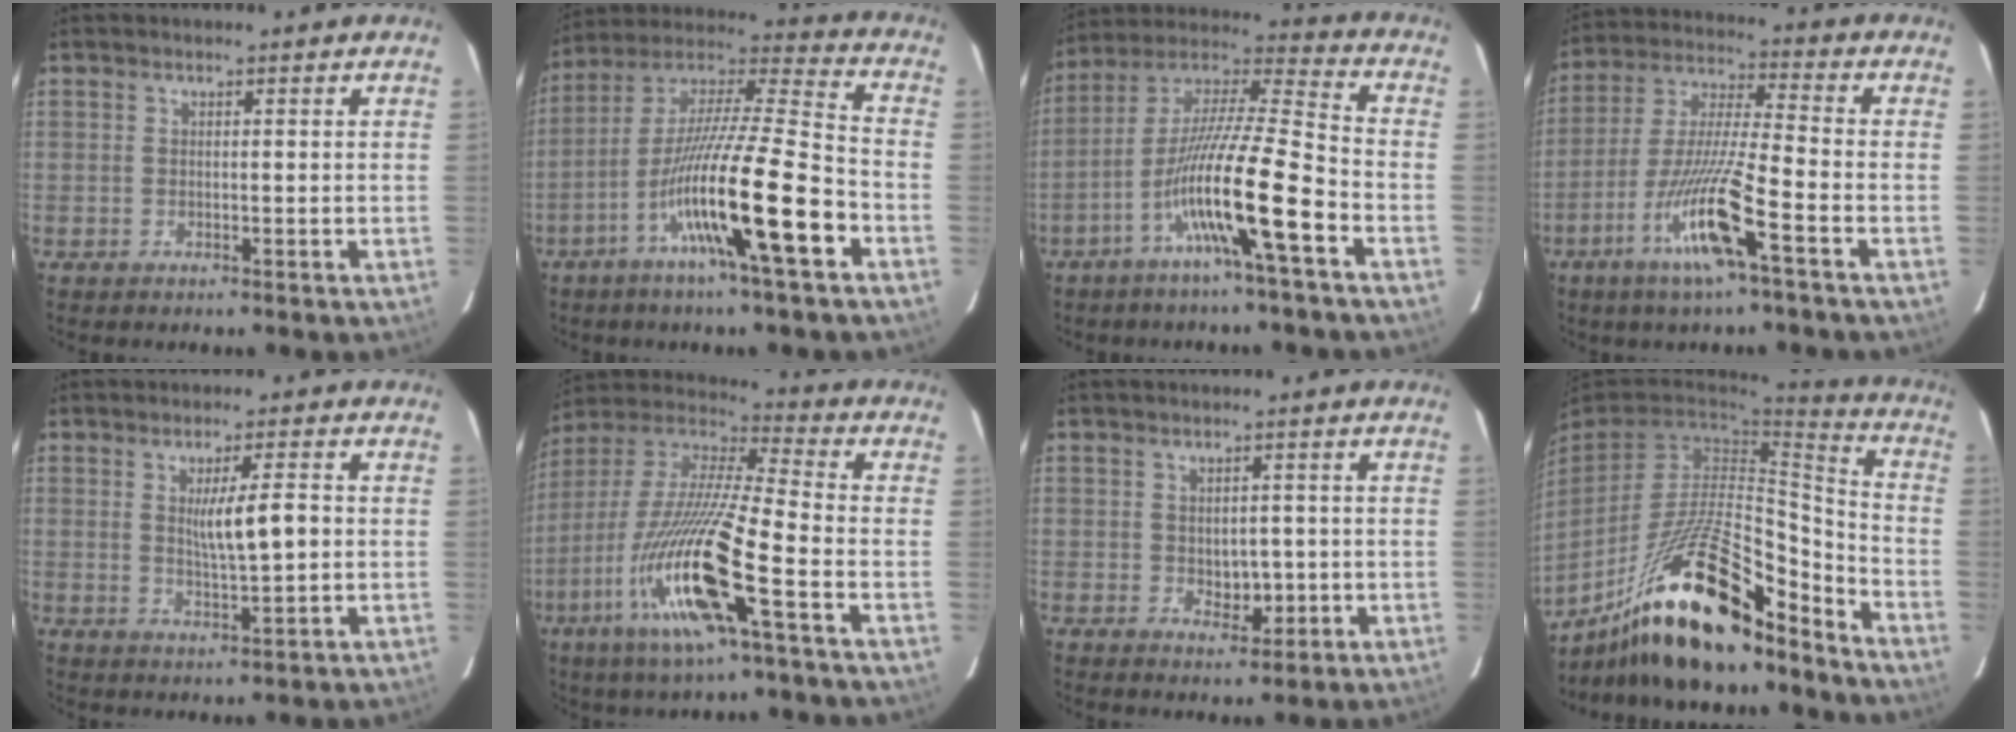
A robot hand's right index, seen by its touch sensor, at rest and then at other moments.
{"total": 18.6, "force": [-7.8, 0.3, 16.9], "torque": [-0.312, -0.012, -0.143]}
{"total": 15.4, "force": [-6.8, -0.2, 13.8], "torque": [-0.261, 0.001, -0.129]}
{"total": 13.2, "force": [-6.3, 0.0, 11.6], "torque": [-0.235, -0.013, -0.122]}
{"total": 6.2, "force": [0.5, 0.6, 6.1], "torque": [-0.102, -0.003, 0.012]}
{"total": 19.5, "force": [-7.8, 1.4, 17.8], "torque": [-0.387, -0.029, -0.155]}
{"total": 3.7, "force": [-0.5, 2.5, 2.6], "torque": [-0.030, 0.000, 0.001]}
{"total": 23.1, "force": [-17.0, 4.6, 15.0], "torque": [-0.264, -0.005, -0.290]}